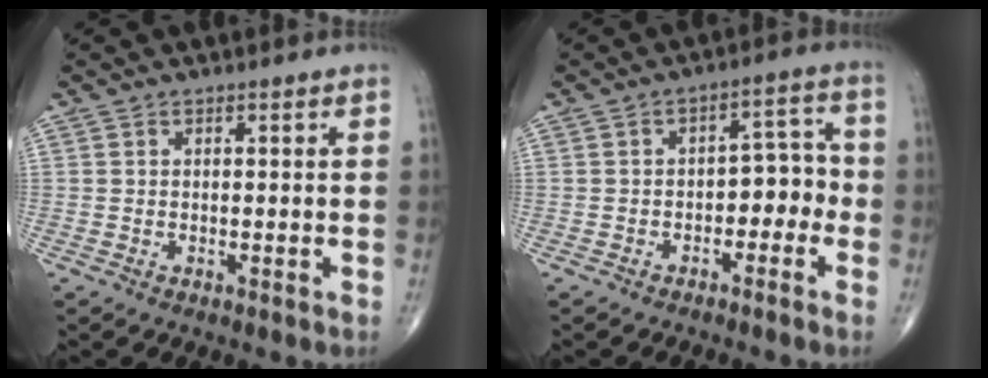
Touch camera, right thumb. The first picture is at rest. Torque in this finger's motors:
{"motor_torque": [-0.05, 0.06, 0.07, -0.01, 0.03]}